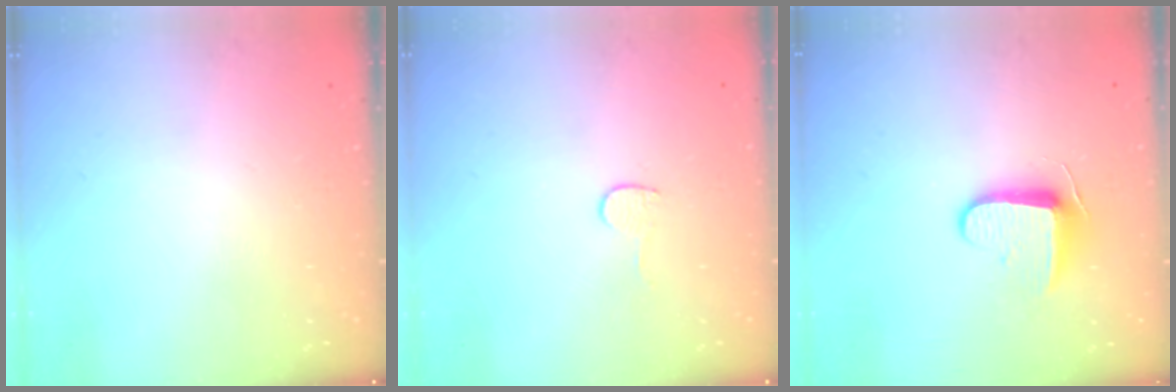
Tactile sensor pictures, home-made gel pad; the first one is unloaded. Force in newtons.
{"total": 4.7, "press": 4.7, "slide": 0.4}
{"total": 9.3, "press": 9.2, "slide": 1.5}